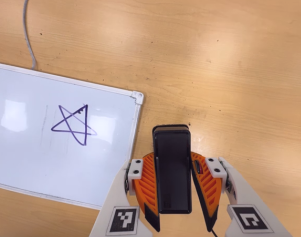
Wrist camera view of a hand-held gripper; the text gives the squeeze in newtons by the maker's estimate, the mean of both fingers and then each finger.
{"total": 6.8, "left": 5.4, "right": 8.2}